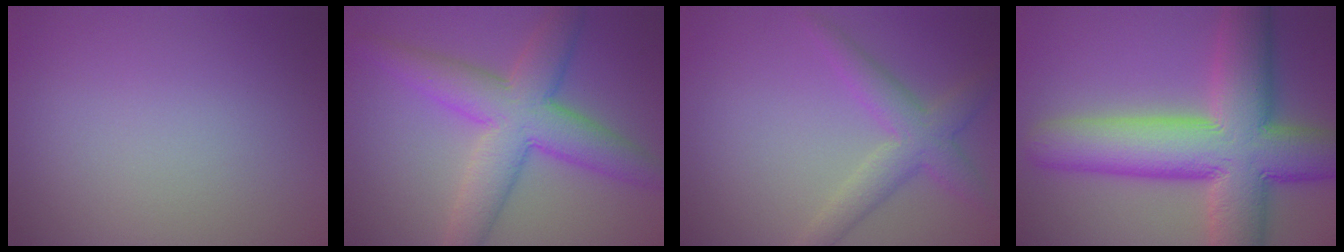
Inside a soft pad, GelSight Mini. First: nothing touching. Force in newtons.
{"total": 7.7, "press": 7.7, "slide": 0.3}
{"total": 3.7, "press": 3.7, "slide": 0.1}
{"total": 13.5, "press": 13.5, "slide": 0.9}